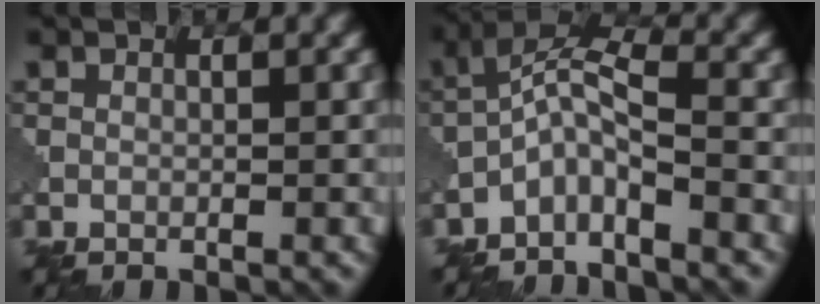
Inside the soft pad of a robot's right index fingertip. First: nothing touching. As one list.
[{"total": 4.1, "force": [-2.6, 1.0, 3.0], "torque": [-0.059, 0.013, -0.059]}]